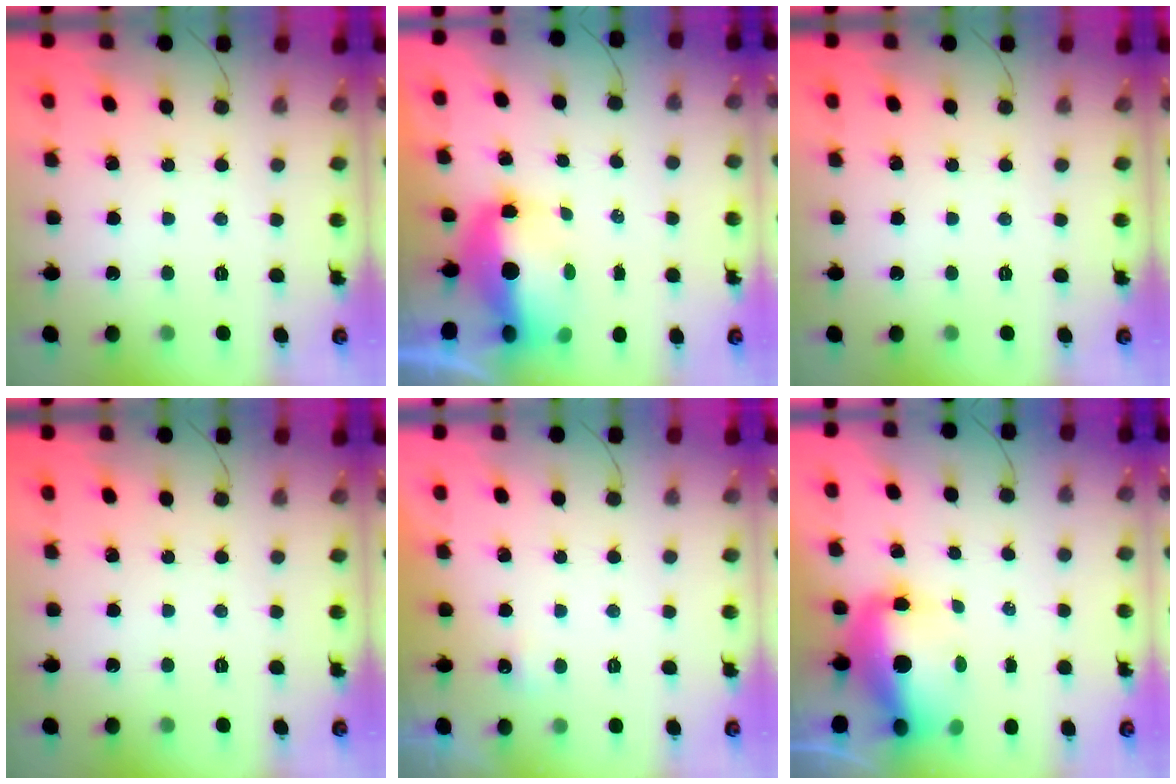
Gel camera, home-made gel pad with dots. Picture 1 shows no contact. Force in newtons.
{"total": 9.3, "press": 9.1, "slide": 1.9}
{"total": 0.0}
{"total": 0.0}
{"total": 2.3, "press": 2.2, "slide": 0.7}
{"total": 12.2, "press": 11.8, "slide": 2.9}